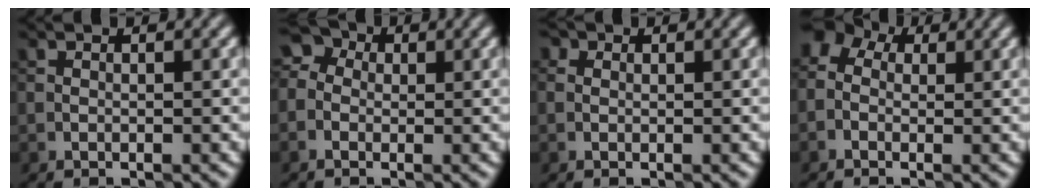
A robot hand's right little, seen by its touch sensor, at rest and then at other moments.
{"total": 3.8, "force": [0.2, 3.6, 1.3], "torque": [-0.012, 0.024, -0.022]}
{"total": 1.9, "force": [0.9, 1.4, 0.9], "torque": [-0.003, 0.011, -0.014]}
{"total": 3.3, "force": [0.3, 2.8, 1.7], "torque": [-0.024, 0.023, -0.009]}